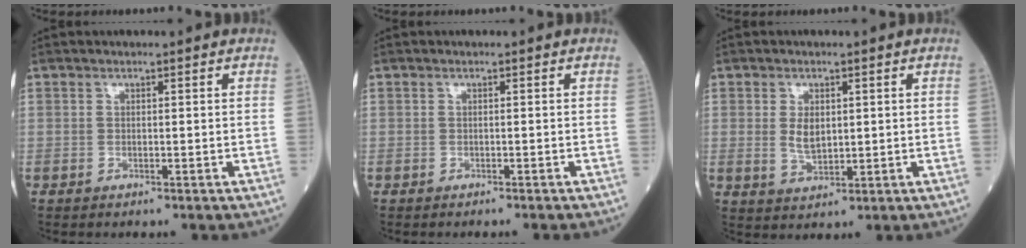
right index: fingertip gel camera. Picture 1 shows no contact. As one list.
[{"total": 1.9, "force": [-1.7, -0.2, 0.7], "torque": [-0.006, 0.001, -0.023]}, {"total": 3.7, "force": [0.6, 2.0, 3.1], "torque": [-0.059, -0.003, 0.017]}]